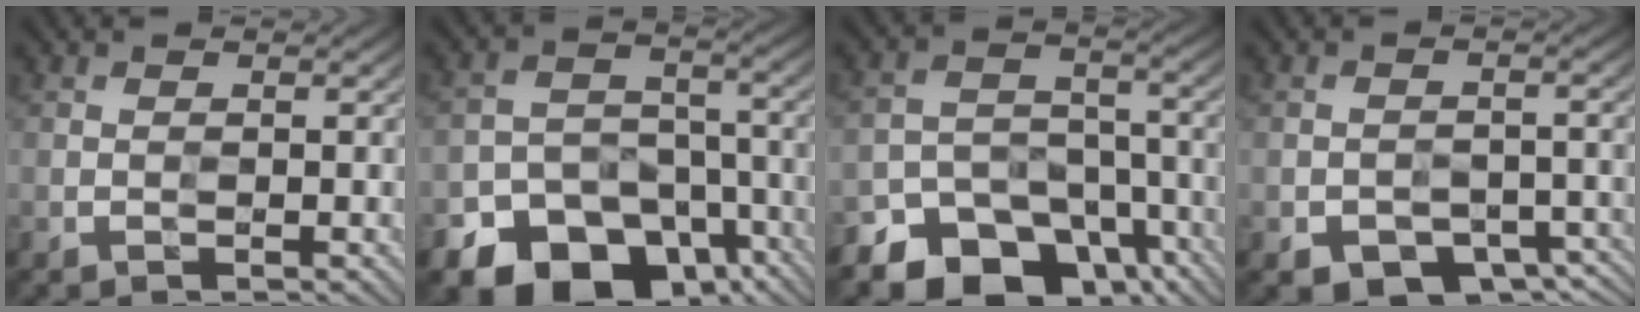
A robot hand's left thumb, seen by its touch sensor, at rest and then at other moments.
{"total": 14.8, "force": [-10.2, 9.7, 4.7], "torque": [-0.093, -0.032, -0.155]}
{"total": 13.6, "force": [-10.4, 8.1, 3.5], "torque": [-0.076, -0.015, -0.157]}
{"total": 5.8, "force": [-4.4, 3.5, 1.4], "torque": [-0.004, -0.003, -0.052]}